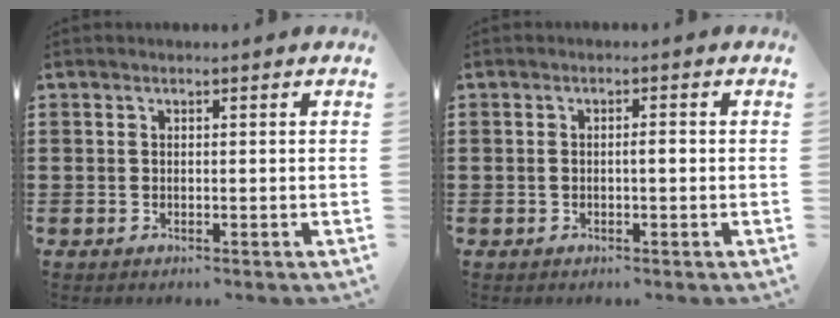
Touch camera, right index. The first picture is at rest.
{"total": 1.4, "force": [-0.2, 0.4, 1.3], "torque": [-0.026, 0.002, -0.005]}